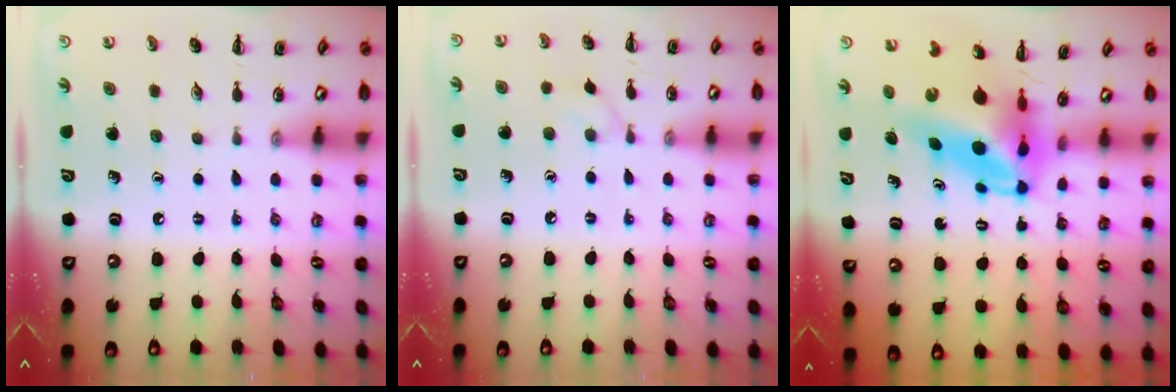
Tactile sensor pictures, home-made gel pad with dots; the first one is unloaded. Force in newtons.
{"total": 2.7, "press": 2.5, "slide": 1.2}
{"total": 8.4, "press": 7.9, "slide": 2.8}